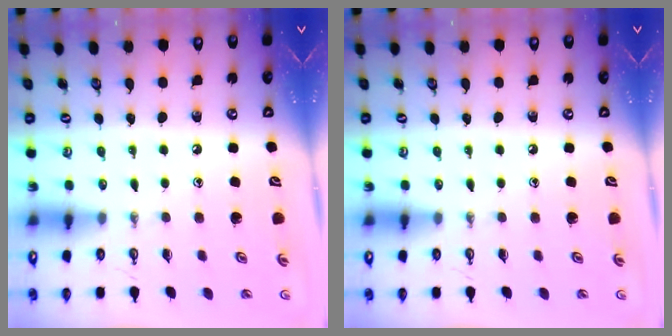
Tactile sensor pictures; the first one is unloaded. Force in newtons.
{"total": 0.0}